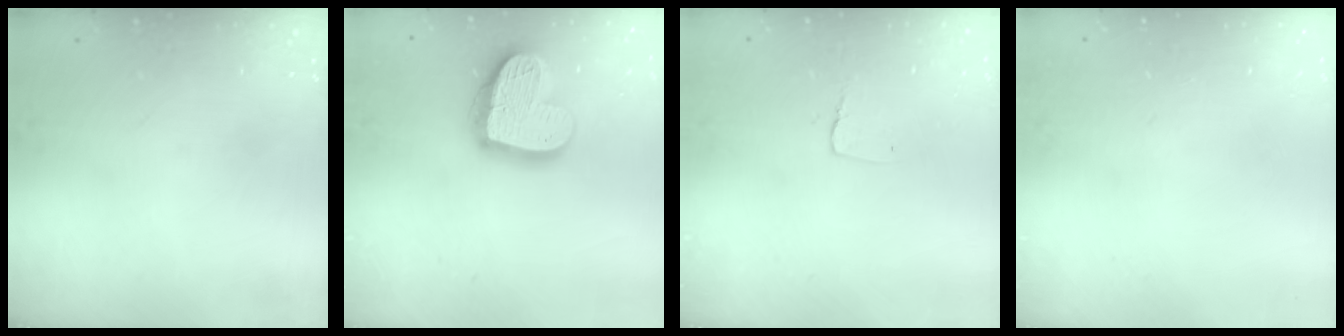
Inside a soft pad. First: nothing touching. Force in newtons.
{"total": 18.0, "press": 17.9, "slide": 1.3}
{"total": 2.9, "press": 2.9, "slide": 0.2}
{"total": 0.0}